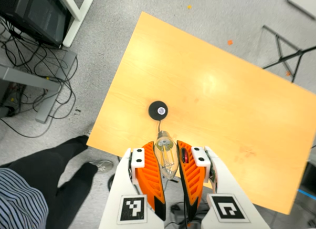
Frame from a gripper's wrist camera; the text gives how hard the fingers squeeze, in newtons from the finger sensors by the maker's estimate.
{"total": 20.3, "left": 25.3, "right": 15.2}